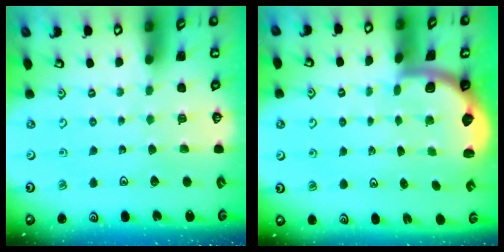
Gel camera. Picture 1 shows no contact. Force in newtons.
{"total": 1.9, "press": 1.8, "slide": 0.5}